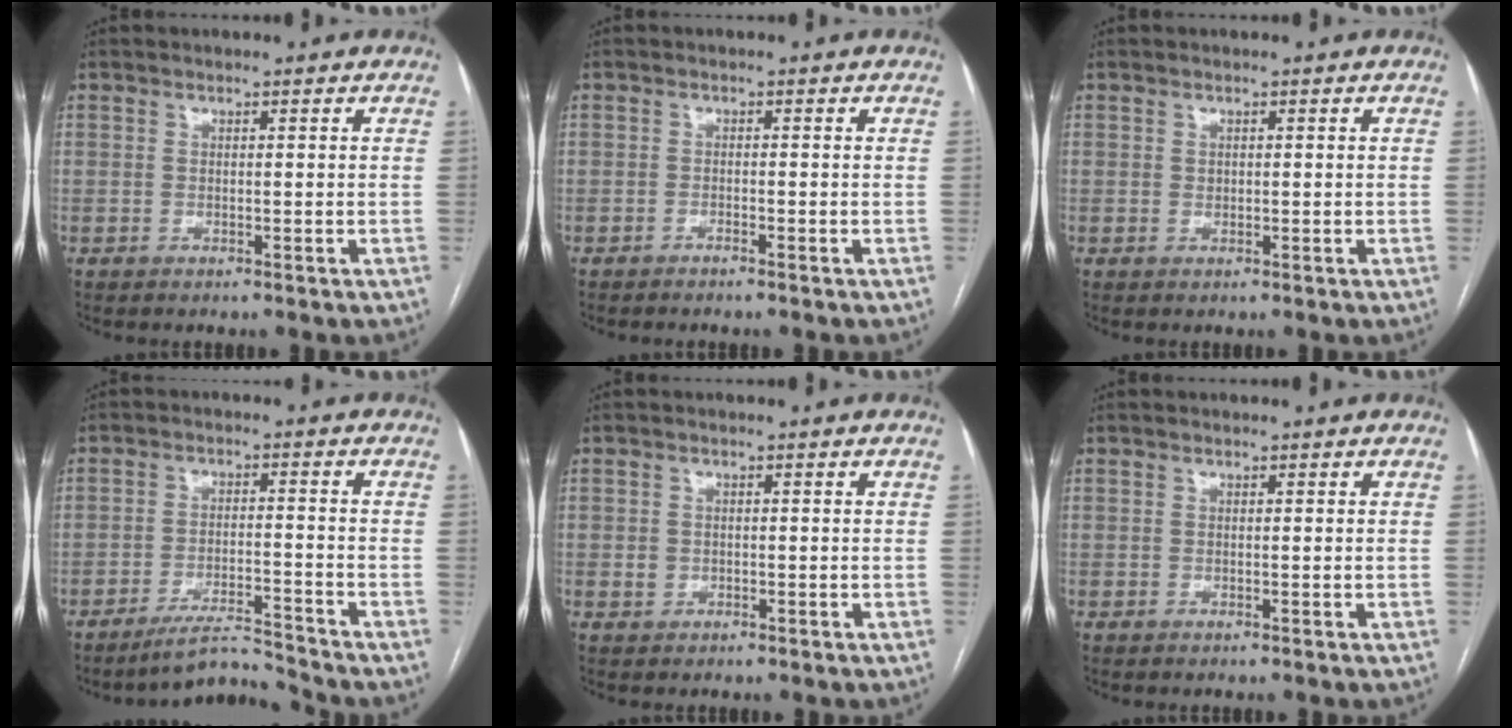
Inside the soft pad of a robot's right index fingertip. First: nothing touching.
{"total": 1.0, "force": [-0.9, 0.0, 0.4], "torque": [-0.007, 0.001, -0.016]}
{"total": 0.7, "force": [0.1, 0.6, 0.4], "torque": [-0.006, 0.001, 0.002]}
{"total": 5.7, "force": [-5.5, -1.1, 0.6], "torque": [-0.011, -0.007, -0.099]}
{"total": 1.2, "force": [-0.3, 1.1, 0.4], "torque": [-0.007, 0.003, -0.003]}
{"total": 0.0}